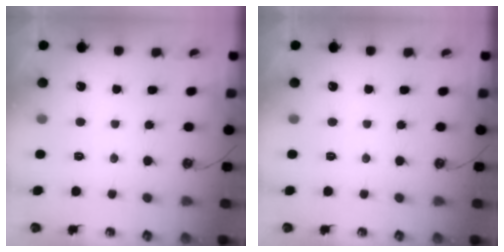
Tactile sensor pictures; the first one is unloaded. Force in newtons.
{"total": 0.0}